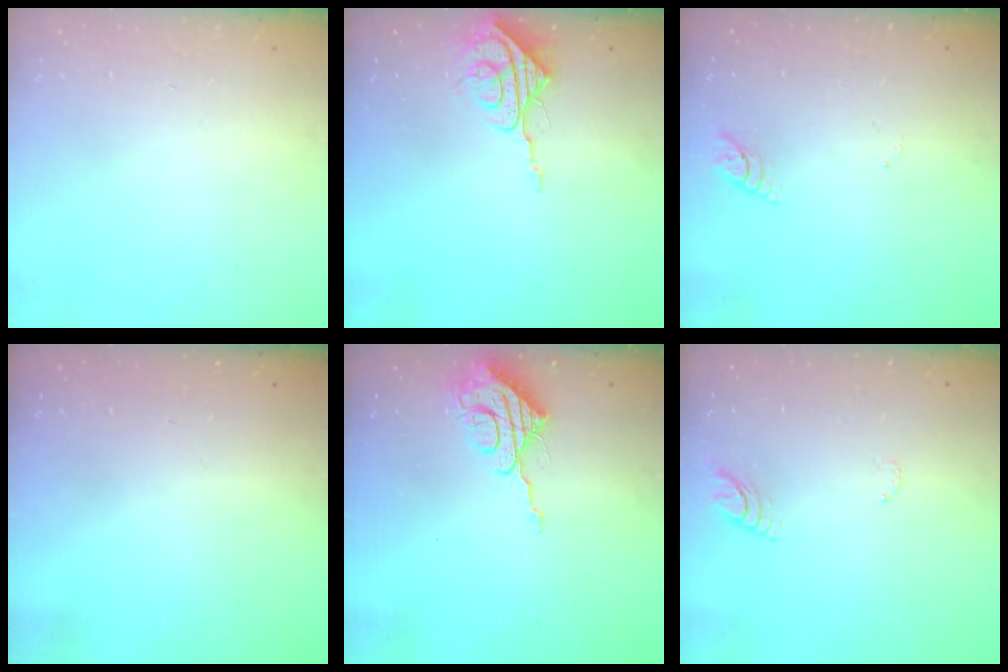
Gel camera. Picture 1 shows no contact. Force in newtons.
{"total": 7.8, "press": 7.8, "slide": 0.7}
{"total": 2.9, "press": 2.8, "slide": 0.4}
{"total": 0.0}
{"total": 9.4, "press": 9.4, "slide": 0.7}
{"total": 4.8, "press": 4.8, "slide": 0.4}